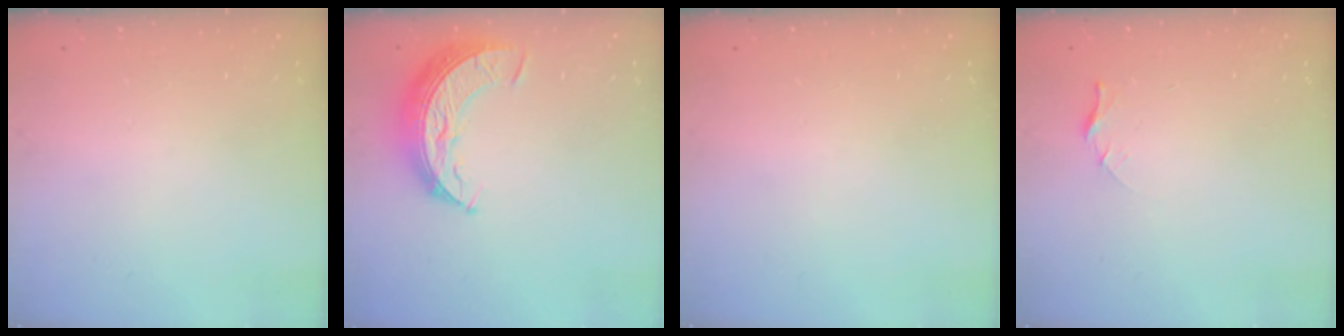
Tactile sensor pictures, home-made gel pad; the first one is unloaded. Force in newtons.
{"total": 10.5, "press": 10.5, "slide": 0.5}
{"total": 0.0}
{"total": 4.5, "press": 4.4, "slide": 0.4}